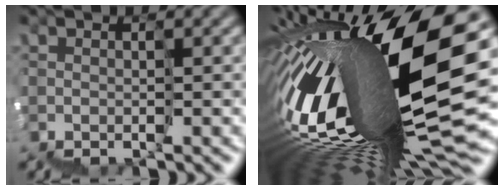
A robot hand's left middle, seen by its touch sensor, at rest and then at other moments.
{"total": 16.3, "force": [2.1, 5.3, 15.3], "torque": [-0.305, -0.012, 0.043]}